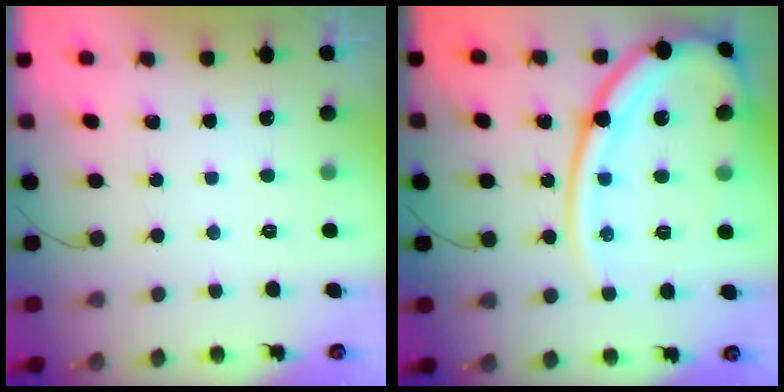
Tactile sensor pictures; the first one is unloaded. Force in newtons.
{"total": 20.1, "press": 20.0, "slide": 2.1}